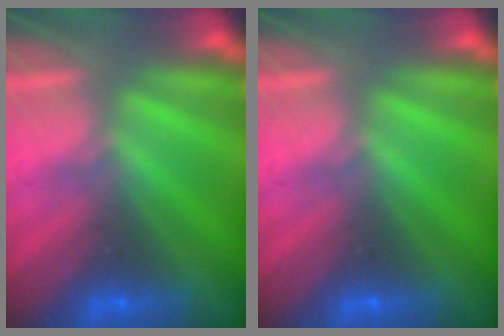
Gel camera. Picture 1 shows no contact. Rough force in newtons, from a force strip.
{"total": 0.0}